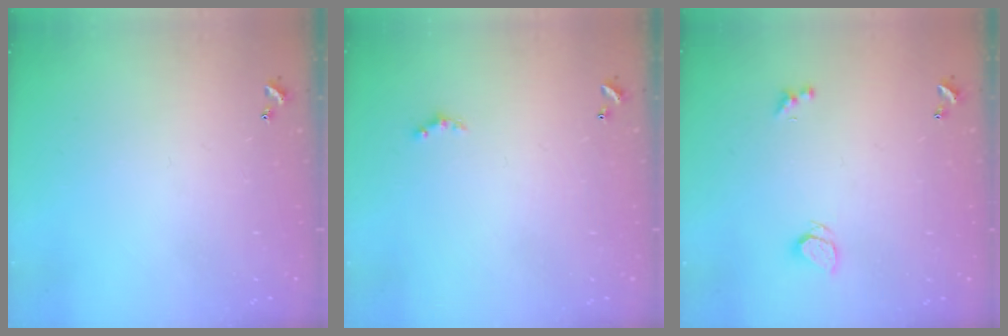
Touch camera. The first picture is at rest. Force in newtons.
{"total": 2.5, "press": 2.5, "slide": 0.4}
{"total": 2.0, "press": 2.0, "slide": 0.5}